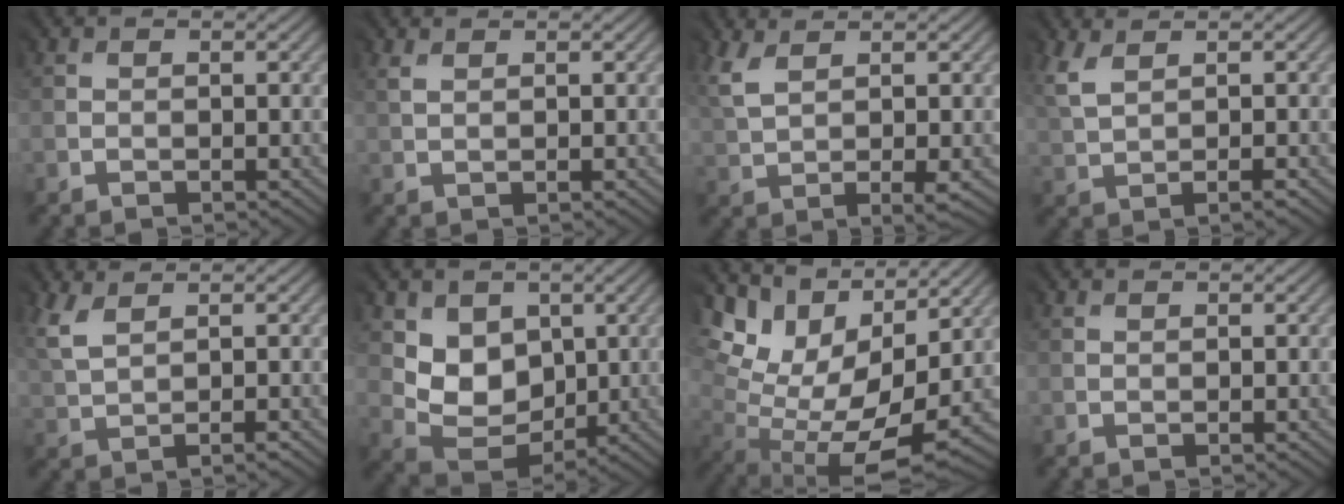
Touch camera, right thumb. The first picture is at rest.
{"total": 1.7, "force": [1.3, 0.2, 1.0], "torque": [-0.026, 0.003, 0.028]}
{"total": 5.1, "force": [2.3, 1.9, 4.2], "torque": [-0.109, -0.004, 0.052]}
{"total": 3.6, "force": [2.1, 1.1, 2.6], "torque": [-0.073, 0.005, 0.043]}
{"total": 4.1, "force": [2.4, 1.5, 2.9], "torque": [-0.086, 0.004, 0.051]}
{"total": 5.9, "force": [2.5, 4.8, 2.2], "torque": [-0.069, -0.015, 0.040]}
{"total": 12.4, "force": [4.5, 7.1, 9.0], "torque": [-0.173, 0.006, 0.104]}
{"total": 0.6, "force": [0.5, 0.2, 0.1], "torque": [-0.002, 0.001, 0.012]}